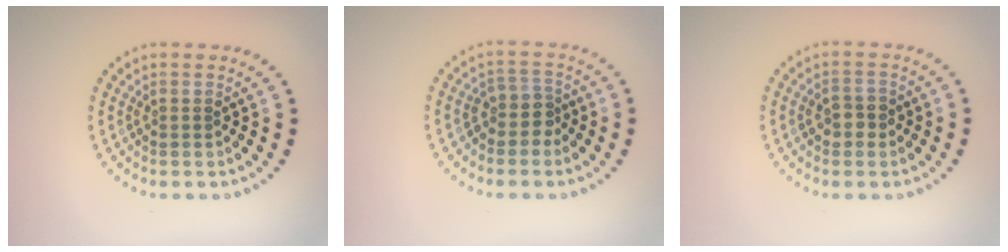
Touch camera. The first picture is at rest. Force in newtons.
{"total": 2.0, "press": 1.5, "slide": 1.3}
{"total": 1.6, "press": 1.6, "slide": 0.2}